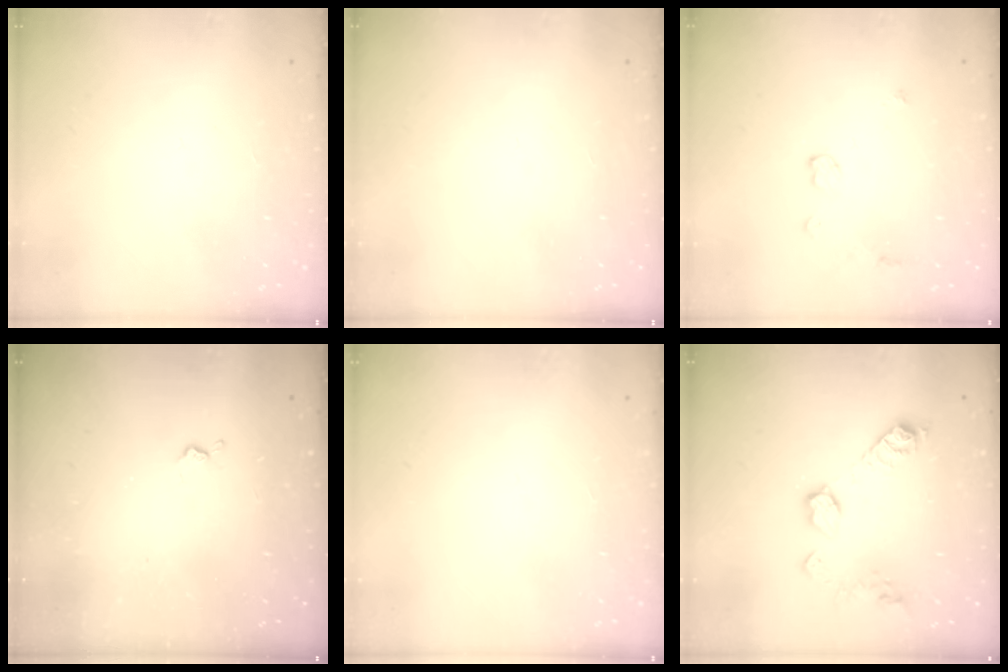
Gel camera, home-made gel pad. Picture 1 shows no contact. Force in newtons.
{"total": 0.0}
{"total": 6.2, "press": 6.2, "slide": 0.6}
{"total": 3.0, "press": 2.9, "slide": 0.4}
{"total": 0.0}
{"total": 11.3, "press": 11.2, "slide": 0.8}